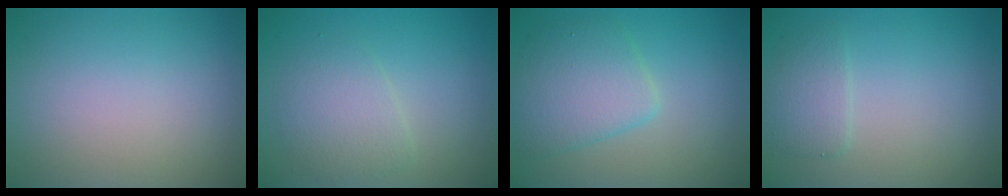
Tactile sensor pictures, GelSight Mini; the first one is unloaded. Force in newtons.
{"total": 2.8, "press": 2.8, "slide": 0.1}
{"total": 4.3, "press": 4.3, "slide": 0.2}
{"total": 2.0, "press": 2.0, "slide": 0.2}